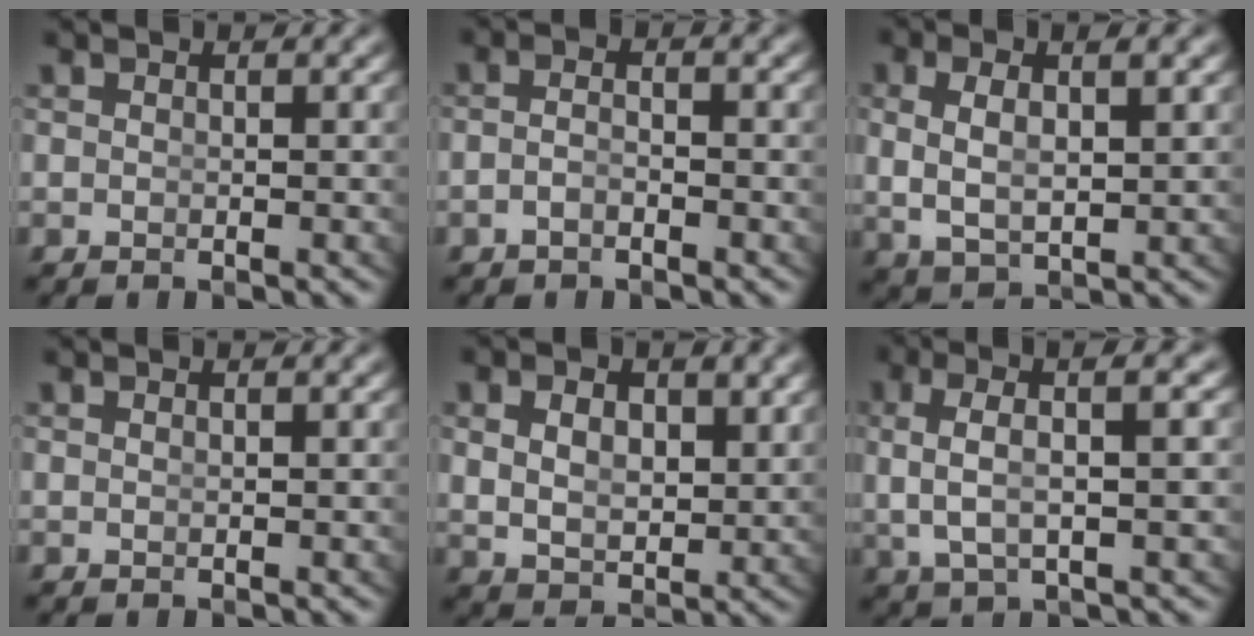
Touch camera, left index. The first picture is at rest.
{"total": 1.6, "force": [-1.3, 0.0, 1.0], "torque": [-0.022, -0.009, -0.019]}
{"total": 5.4, "force": [0.7, 3.4, 4.1], "torque": [-0.089, -0.007, 0.026]}
{"total": 0.5, "force": [0.1, -0.5, 0.1], "torque": [0.001, -0.009, 0.008]}
{"total": 3.8, "force": [1.0, 2.5, 2.7], "torque": [-0.051, -0.021, 0.036]}
{"total": 5.3, "force": [1.7, 1.5, 4.8], "torque": [-0.084, 0.015, 0.035]}